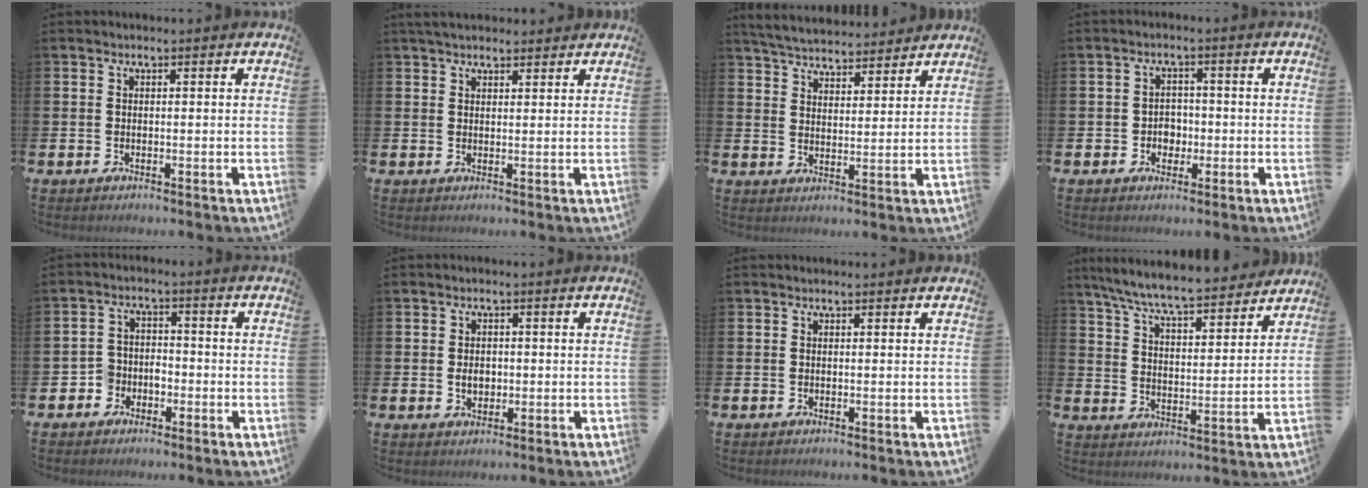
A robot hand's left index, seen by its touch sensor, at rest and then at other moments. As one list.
[{"total": 3.1, "force": [2.8, 1.0, 0.9], "torque": [-0.012, -0.006, 0.050]}, {"total": 5.4, "force": [5.3, 0.9, 0.5], "torque": [-0.033, -0.030, 0.096]}, {"total": 2.7, "force": [-0.7, 2.4, 1.0], "torque": [-0.011, 0.002, -0.021]}, {"total": 3.4, "force": [-2.2, 2.7, 0.1], "torque": [-0.015, 0.004, -0.050]}, {"total": 2.4, "force": [-0.1, 1.8, 1.6], "torque": [-0.018, 0.001, -0.007]}, {"total": 0.0}, {"total": 8.1, "force": [7.6, 0.4, 2.6], "torque": [-0.086, -0.050, 0.134]}]